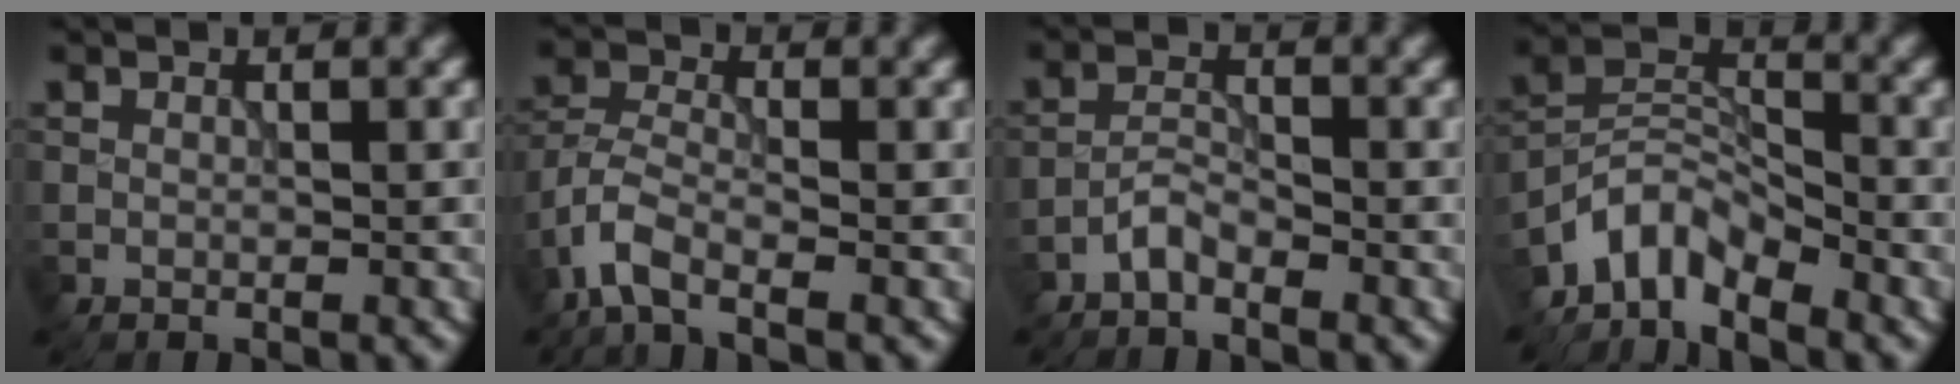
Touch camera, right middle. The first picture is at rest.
{"total": 3.7, "force": [-2.5, 1.2, 2.4], "torque": [-0.052, 0.000, -0.067]}
{"total": 1.8, "force": [-1.6, 0.5, 0.8], "torque": [-0.017, 0.008, -0.036]}
{"total": 4.8, "force": [-4.1, 1.8, 1.7], "torque": [-0.019, 0.004, -0.093]}